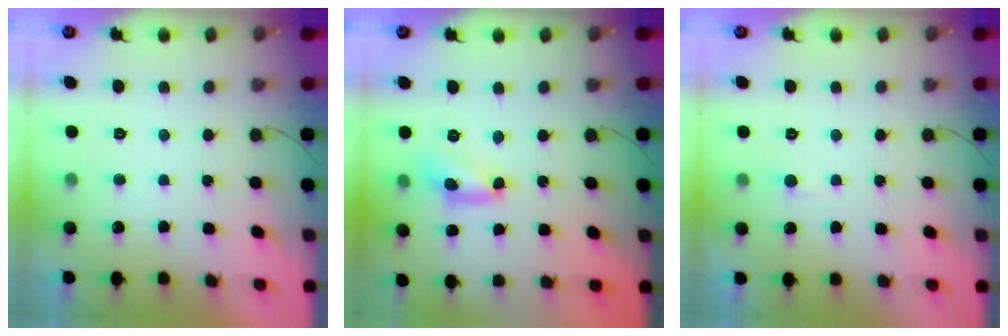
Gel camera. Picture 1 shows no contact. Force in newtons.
{"total": 6.8, "press": 6.8, "slide": 0.4}
{"total": 1.6, "press": 1.6, "slide": 0.1}